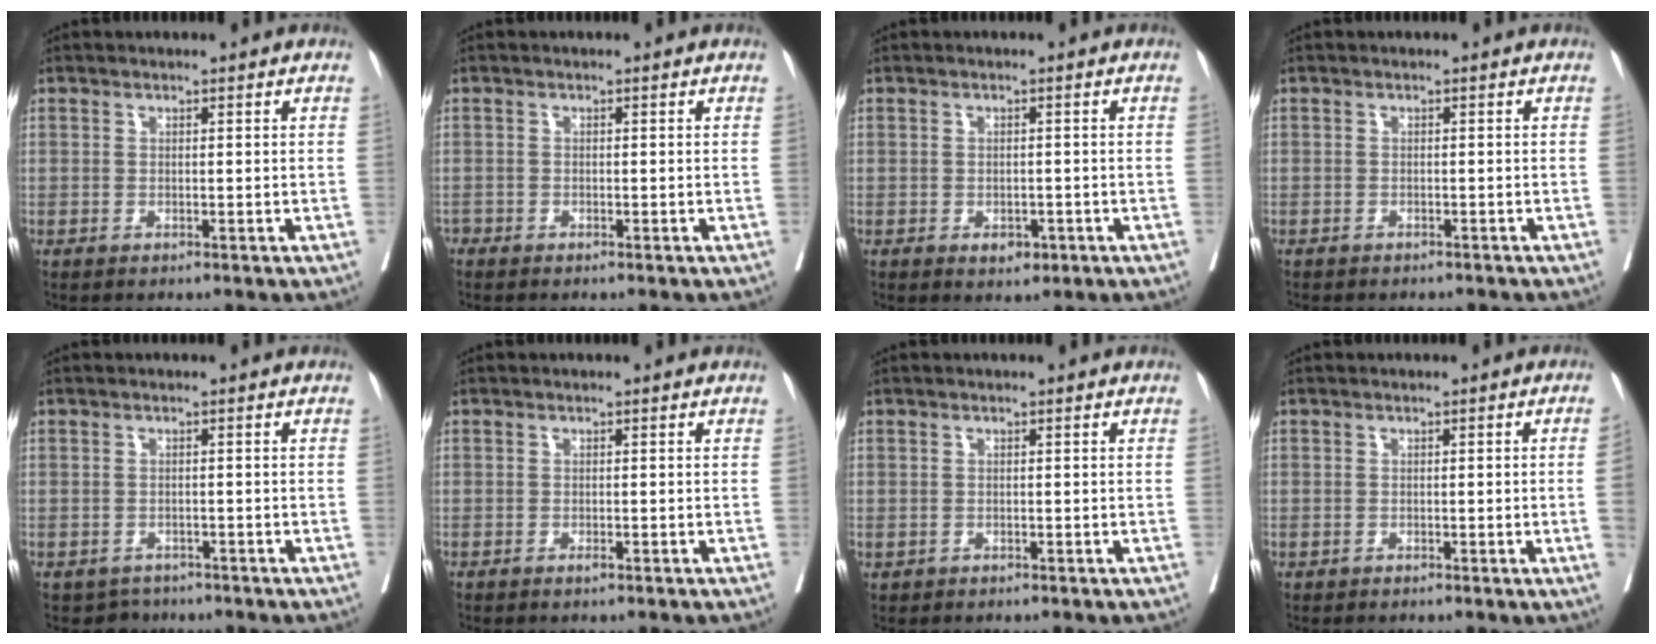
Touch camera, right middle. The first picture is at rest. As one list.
[{"total": 0.6, "force": [-0.6, 0.3, -0.1], "torque": [-0.001, 0.000, -0.014]}, {"total": 2.4, "force": [-1.1, 1.5, 1.5], "torque": [-0.016, 0.001, -0.007]}, {"total": 3.4, "force": [-3.1, 0.9, 1.1], "torque": [-0.015, -0.003, -0.038]}, {"total": 2.7, "force": [-1.9, 1.9, -0.1], "torque": [0.001, 0.005, -0.028]}, {"total": 0.7, "force": [-0.4, 0.2, 0.5], "torque": [-0.007, 0.001, -0.006]}, {"total": 0.6, "force": [-0.2, 0.6, 0.1], "torque": [-0.002, 0.003, 0.001]}, {"total": 2.3, "force": [-0.3, -0.5, 2.2], "torque": [-0.034, 0.005, 0.000]}]